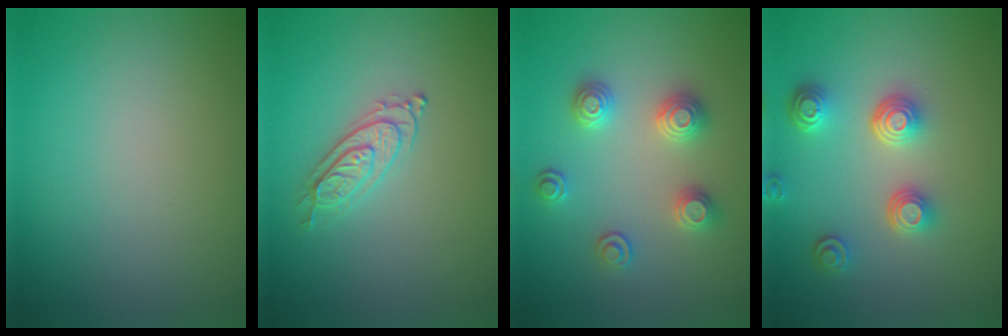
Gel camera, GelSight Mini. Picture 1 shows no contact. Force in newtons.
{"total": 2.2, "press": 2.2, "slide": 0.5}
{"total": 2.9, "press": 2.8, "slide": 0.8}
{"total": 3.9, "press": 3.2, "slide": 2.2}